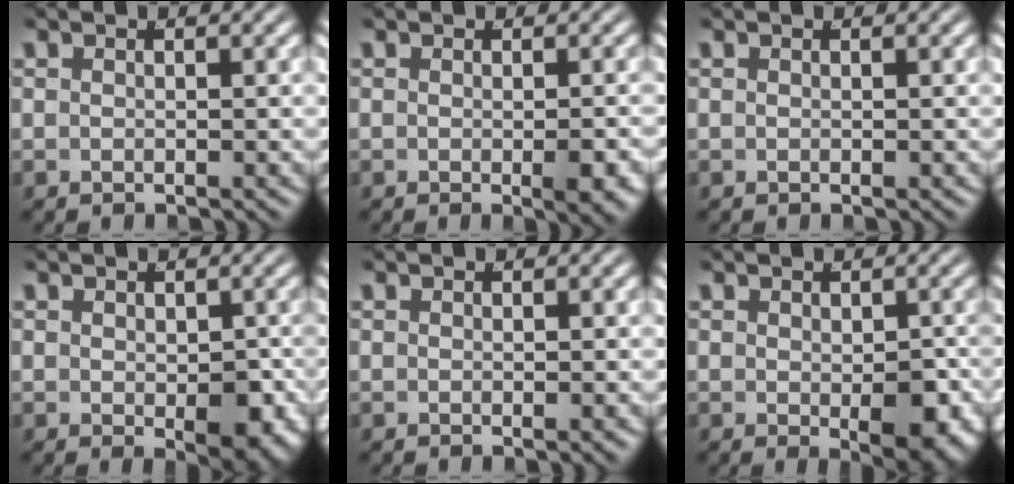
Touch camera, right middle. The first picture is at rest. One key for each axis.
{"total": 1.7, "fx": -0.7, "fy": 0.1, "fz": 1.6, "tx": -0.014, "ty": -0.003, "tz": -0.010}
{"total": 0.0}
{"total": 3.3, "fx": -0.9, "fy": 1.4, "fz": 2.8, "tx": -0.030, "ty": -0.021, "tz": -0.003}
{"total": 0.0}
{"total": 3.8, "fx": -1.0, "fy": 1.4, "fz": 3.3, "tx": -0.036, "ty": -0.022, "tz": -0.007}